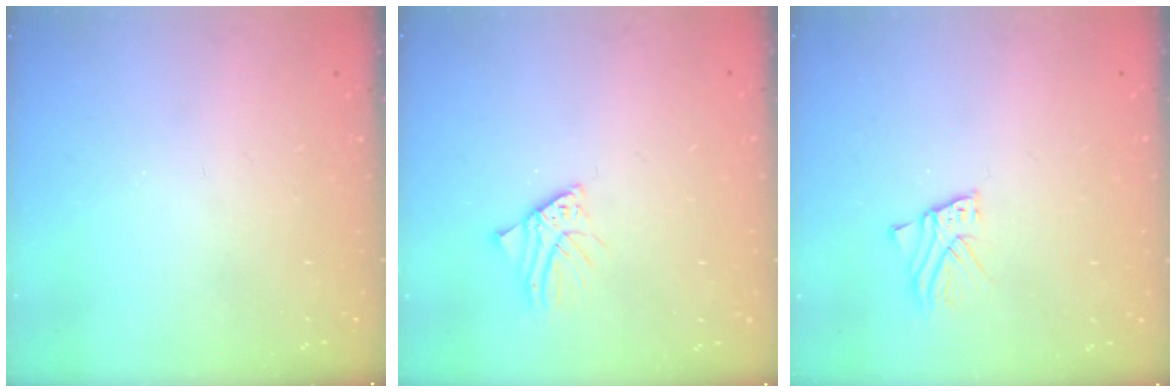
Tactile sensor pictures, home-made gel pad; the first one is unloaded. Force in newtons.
{"total": 2.6, "press": 2.6, "slide": 0.3}
{"total": 2.4, "press": 2.4, "slide": 0.2}